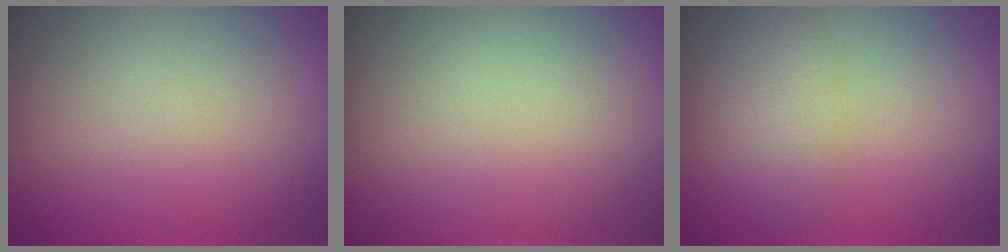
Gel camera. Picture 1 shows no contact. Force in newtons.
{"total": 0.0}
{"total": 2.8, "press": 2.8, "slide": 0.2}